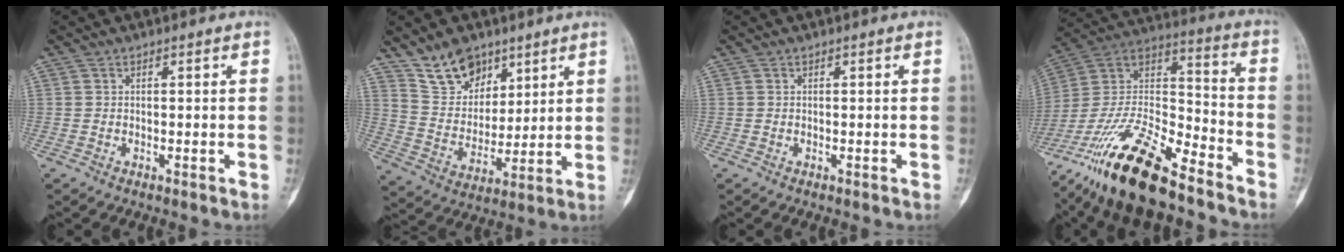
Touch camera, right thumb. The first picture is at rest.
{"total": 11.0, "force": [7.6, 6.9, 3.8], "torque": [-0.032, -0.048, 0.150]}
{"total": 0.0}
{"total": 23.7, "force": [-17.3, 7.3, 14.5], "torque": [-0.296, 0.064, -0.320]}